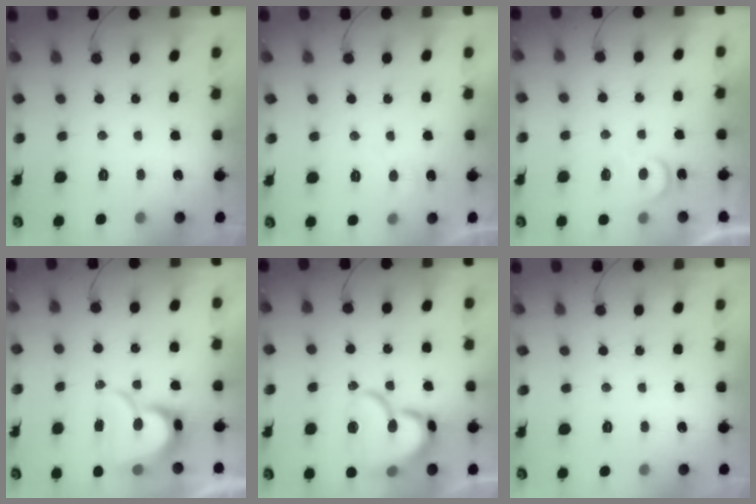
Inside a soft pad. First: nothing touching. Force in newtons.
{"total": 4.5, "press": 4.4, "slide": 0.5}
{"total": 6.0, "press": 6.0, "slide": 0.5}
{"total": 13.7, "press": 13.6, "slide": 1.3}
{"total": 18.0, "press": 17.9, "slide": 2.0}
{"total": 0.0}